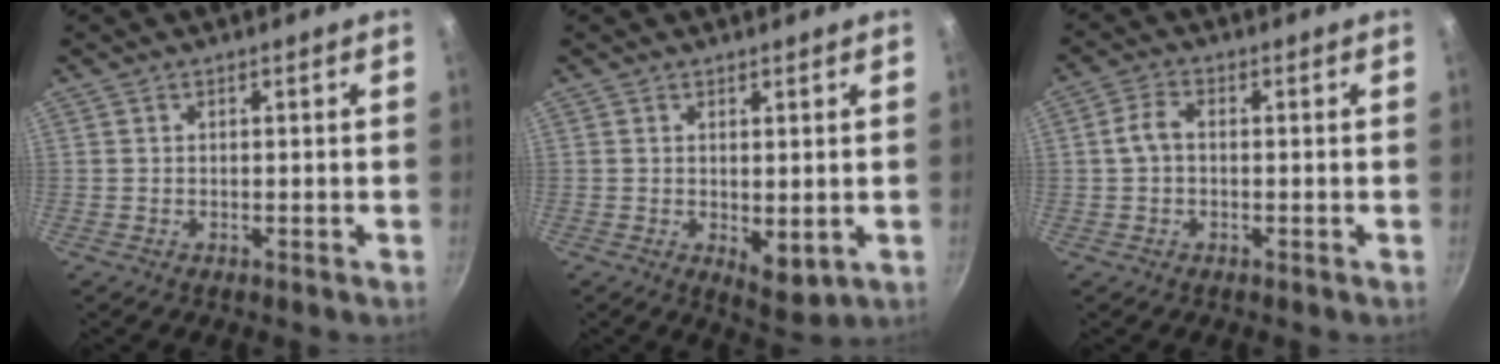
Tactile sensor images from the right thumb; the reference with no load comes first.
{"total": 4.9, "force": [-0.1, 2.3, 4.4], "torque": [-0.058, -0.017, 0.005]}
{"total": 3.7, "force": [-0.2, 2.5, 2.8], "torque": [-0.057, 0.017, -0.008]}